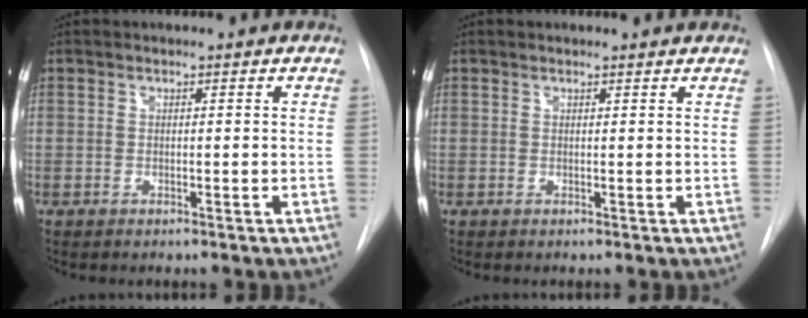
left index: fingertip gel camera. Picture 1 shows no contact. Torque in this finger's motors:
{"motor_torque": [0.31, -0.48, -0.06, 0.00]}